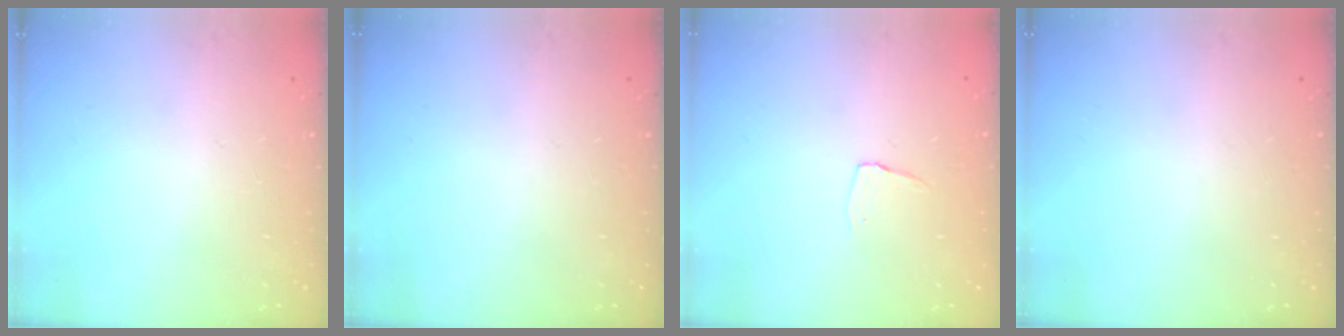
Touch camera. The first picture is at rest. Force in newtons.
{"total": 0.0}
{"total": 3.6, "press": 3.6, "slide": 0.3}
{"total": 0.0}